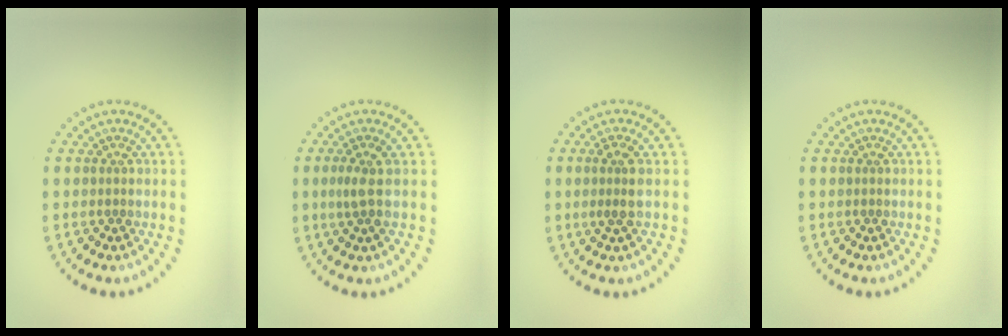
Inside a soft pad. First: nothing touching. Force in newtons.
{"total": 1.9, "press": 1.5, "slide": 1.2}
{"total": 1.8, "press": 1.5, "slide": 1.0}
{"total": 0.0}